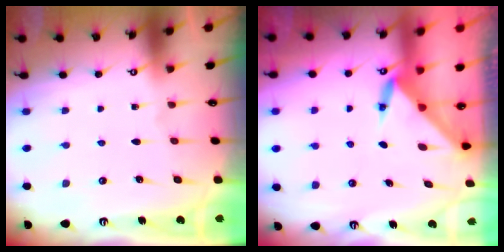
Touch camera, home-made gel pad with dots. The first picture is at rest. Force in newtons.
{"total": 3.5, "press": 3.5, "slide": 0.4}